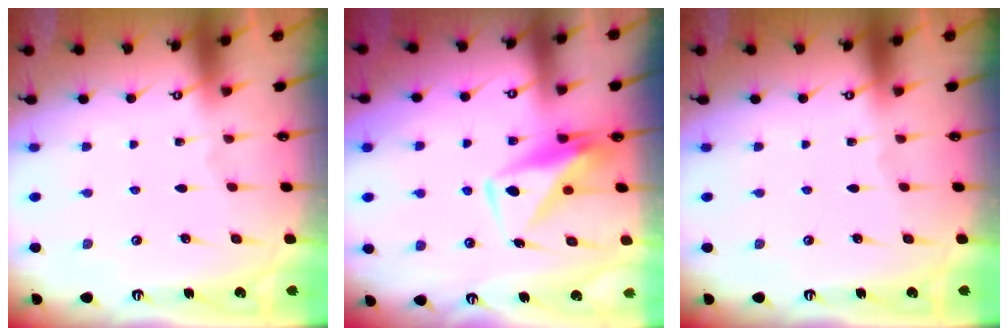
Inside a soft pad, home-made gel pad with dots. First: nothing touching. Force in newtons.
{"total": 7.3, "press": 7.3, "slide": 0.9}
{"total": 0.0}